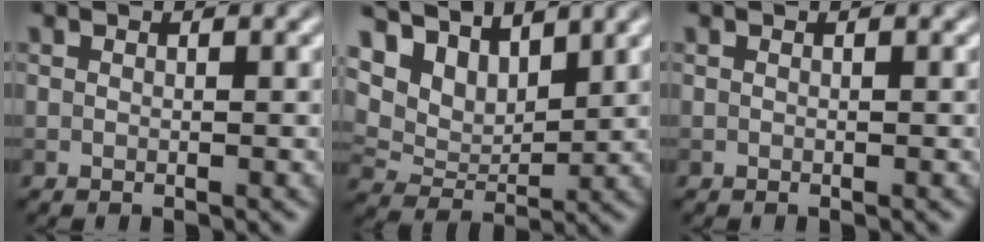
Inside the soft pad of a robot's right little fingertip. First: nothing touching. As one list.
[{"total": 5.7, "force": [4.3, 2.9, 2.3], "torque": [-0.061, -0.006, 0.075]}, {"total": 0.0}]